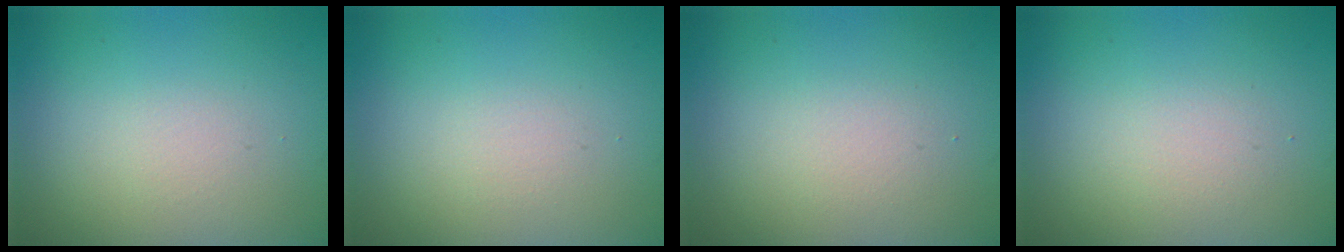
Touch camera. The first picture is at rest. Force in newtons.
{"total": 0.7, "press": 0.7, "slide": 0.1}
{"total": 1.2, "press": 1.2, "slide": 0.0}
{"total": 1.4, "press": 1.4, "slide": 0.1}